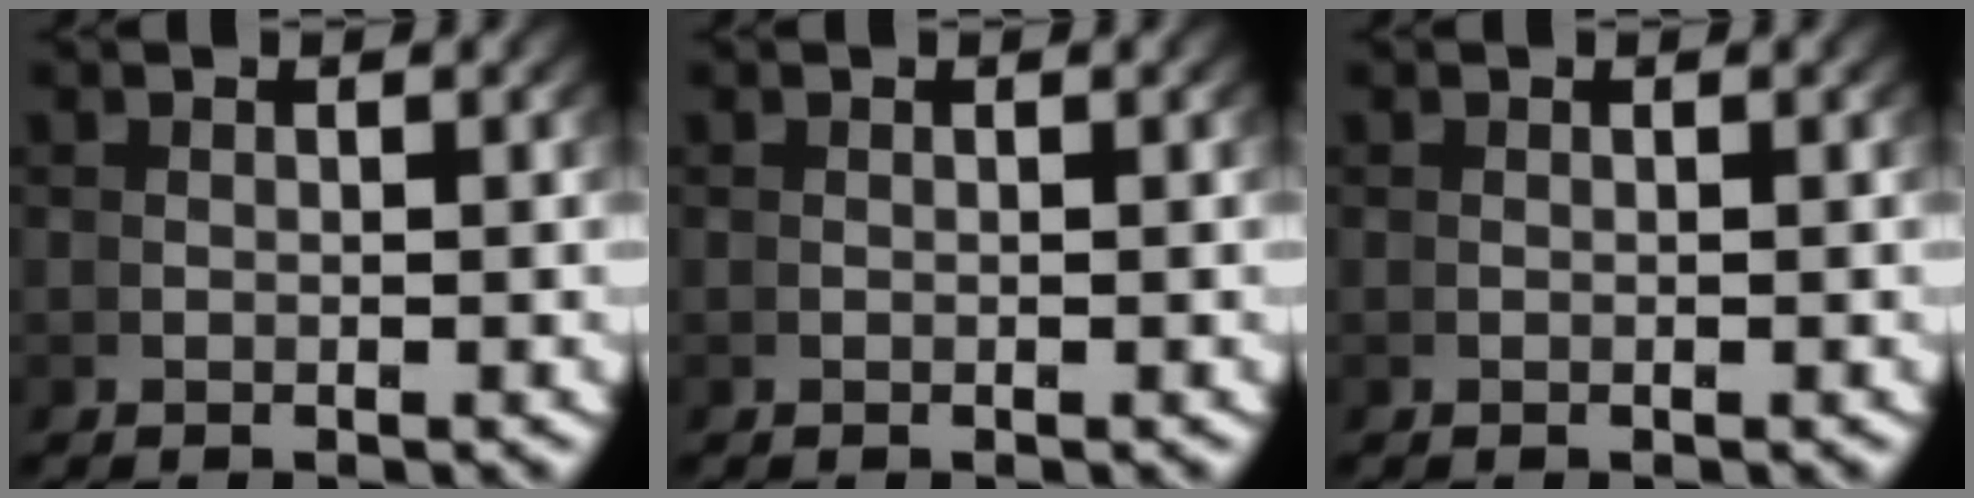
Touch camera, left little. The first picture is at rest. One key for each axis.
{"total": 0.0}
{"total": 0.0}